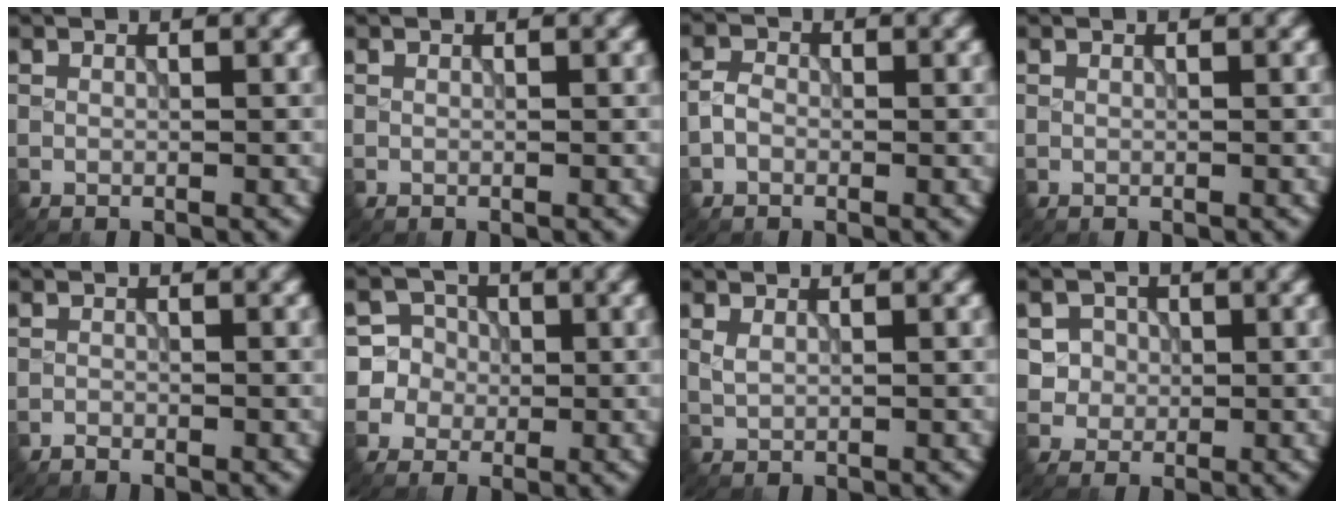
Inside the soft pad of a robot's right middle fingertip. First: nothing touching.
{"total": 0.0}
{"total": 1.6, "force": [-0.6, 1.2, 0.7], "torque": [-0.014, 0.004, -0.018]}
{"total": 0.0}
{"total": 0.6, "force": [-0.6, 0.3, 0.0], "torque": [0.002, 0.000, -0.012]}
{"total": 6.5, "force": [-0.3, 6.5, 0.5], "torque": [-0.009, 0.019, -0.011]}
{"total": 0.8, "force": [0.4, 0.4, 0.5], "torque": [-0.016, -0.003, 0.012]}
{"total": 3.7, "force": [0.6, 3.5, 0.9], "torque": [-0.008, 0.004, 0.012]}